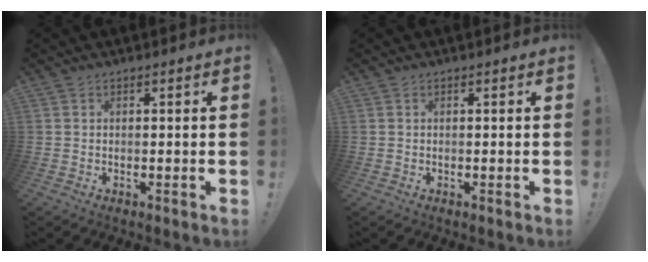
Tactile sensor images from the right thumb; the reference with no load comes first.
{"total": 0.0}